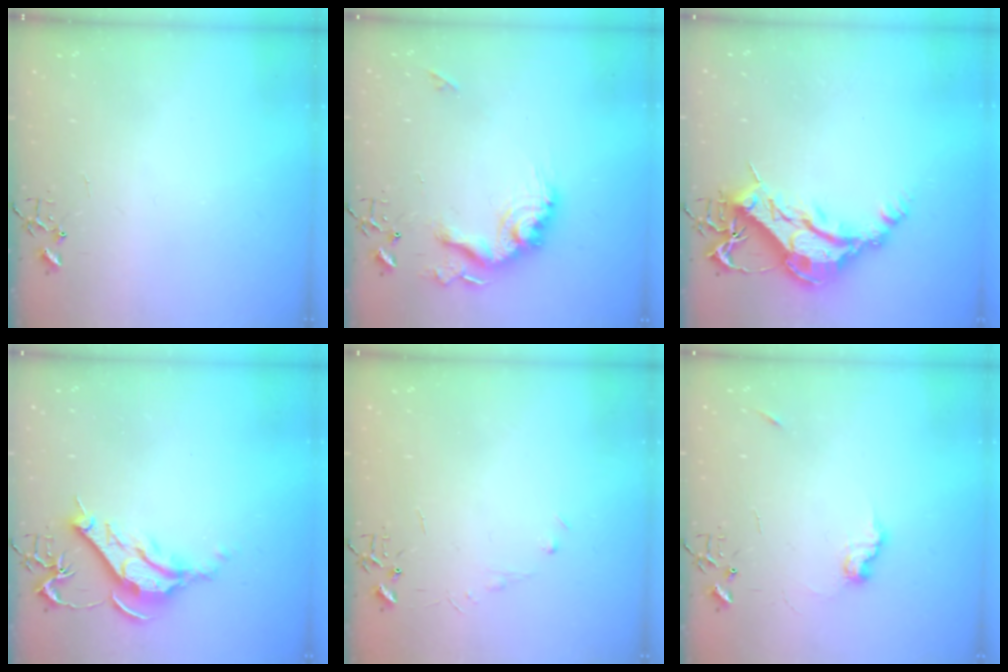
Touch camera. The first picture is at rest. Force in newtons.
{"total": 18.3, "press": 18.2, "slide": 2.0}
{"total": 14.3, "press": 14.2, "slide": 1.5}
{"total": 12.1, "press": 12.0, "slide": 1.4}
{"total": 3.5, "press": 3.5, "slide": 0.5}
{"total": 7.9, "press": 7.9, "slide": 0.4}